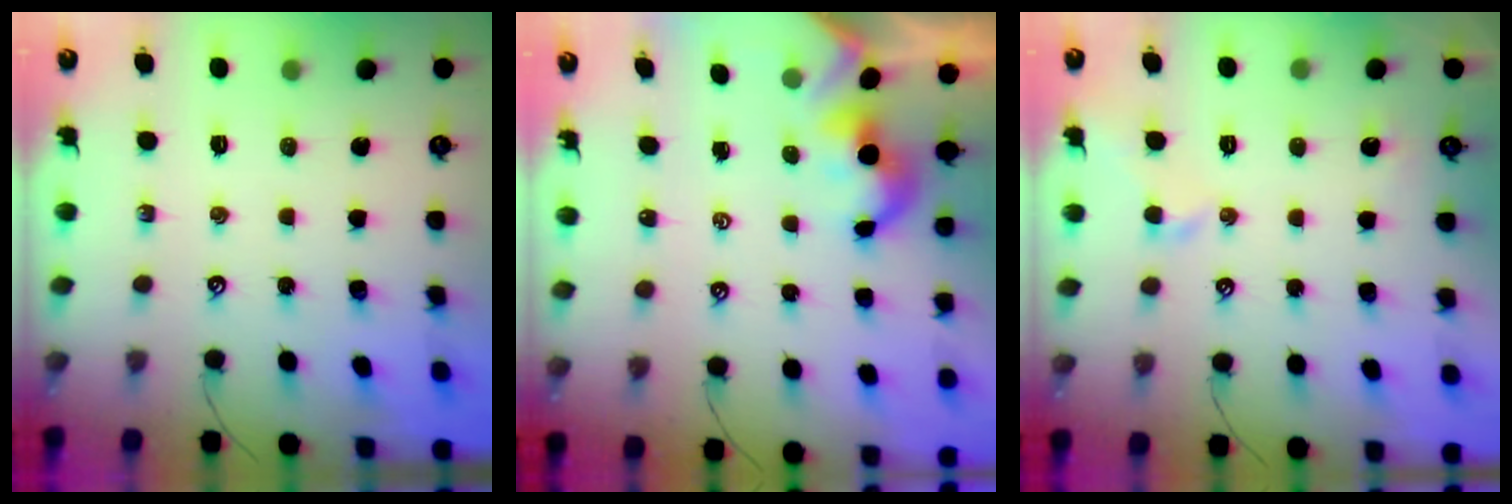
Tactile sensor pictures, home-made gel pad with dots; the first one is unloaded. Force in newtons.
{"total": 2.0, "press": 1.9, "slide": 0.4}
{"total": 0.9, "press": 0.8, "slide": 0.4}